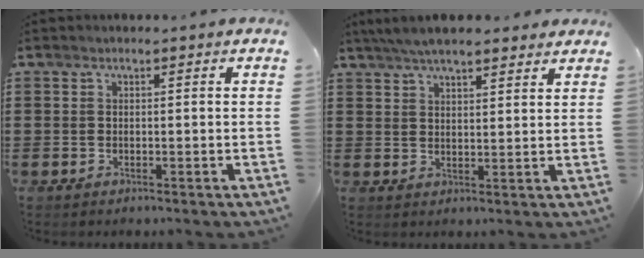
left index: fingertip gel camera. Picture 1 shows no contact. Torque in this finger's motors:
{"motor_torque": [2.14, 0.00, 0.34, 0.04]}